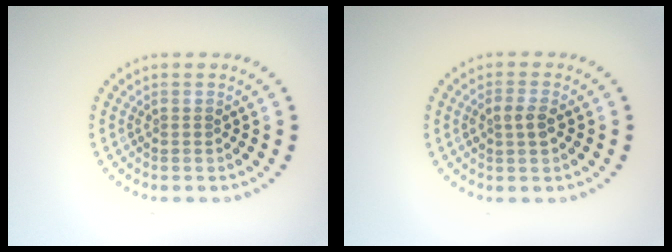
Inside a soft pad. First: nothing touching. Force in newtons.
{"total": 1.8, "press": 1.7, "slide": 0.2}